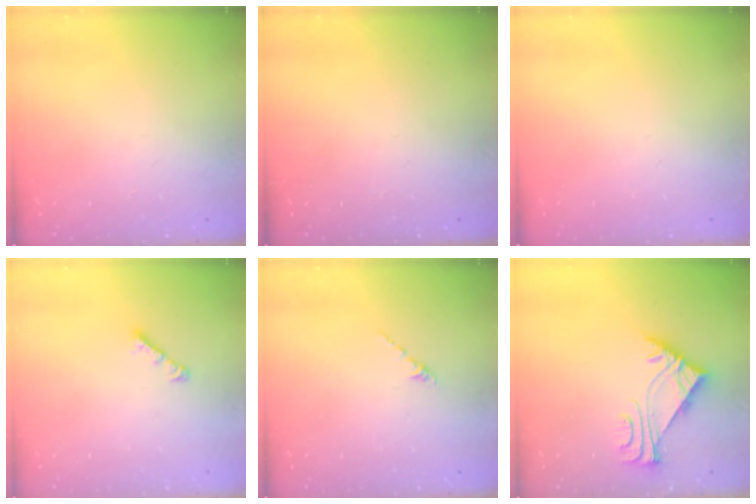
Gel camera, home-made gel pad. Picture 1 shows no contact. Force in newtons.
{"total": 0.0}
{"total": 0.0}
{"total": 3.0, "press": 2.9, "slide": 0.7}
{"total": 1.6, "press": 1.5, "slide": 0.6}
{"total": 5.7, "press": 5.6, "slide": 0.9}